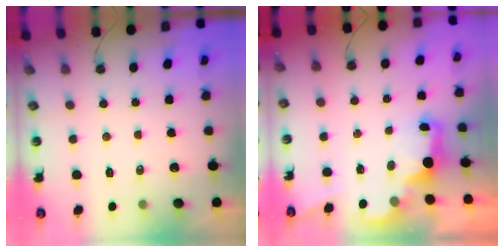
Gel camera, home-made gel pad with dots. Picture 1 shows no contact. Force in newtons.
{"total": 3.0, "press": 2.9, "slide": 0.6}